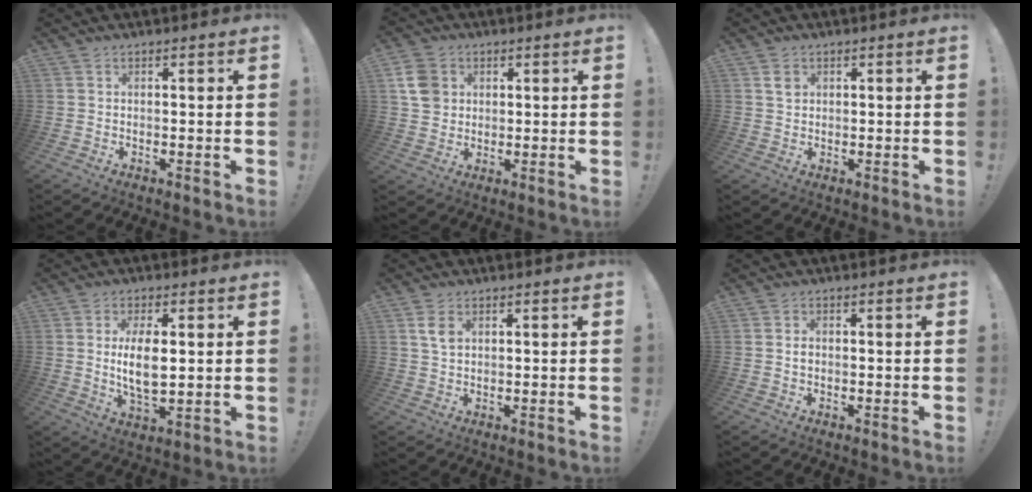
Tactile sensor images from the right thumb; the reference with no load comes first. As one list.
[{"total": 8.8, "force": [2.7, 7.5, 3.8], "torque": [-0.069, -0.004, 0.054]}, {"total": 3.3, "force": [1.4, 2.8, 1.1], "torque": [-0.004, -0.003, 0.022]}, {"total": 9.5, "force": [1.2, 4.4, 8.4], "torque": [-0.158, -0.010, 0.014]}, {"total": 4.4, "force": [1.8, 2.5, 3.2], "torque": [-0.050, -0.002, 0.032]}, {"total": 0.9, "force": [-0.2, 0.8, 0.3], "torque": [-0.003, 0.003, -0.005]}]